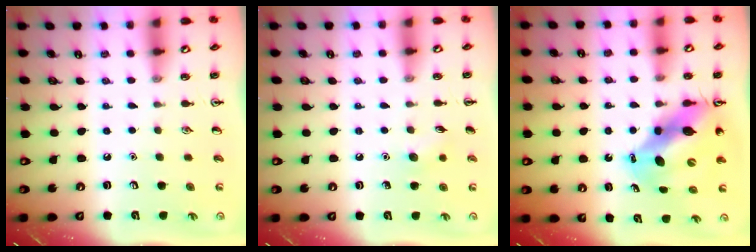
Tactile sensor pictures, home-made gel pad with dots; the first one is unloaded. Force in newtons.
{"total": 5.5, "press": 5.2, "slide": 1.6}
{"total": 12.4, "press": 11.7, "slide": 3.9}